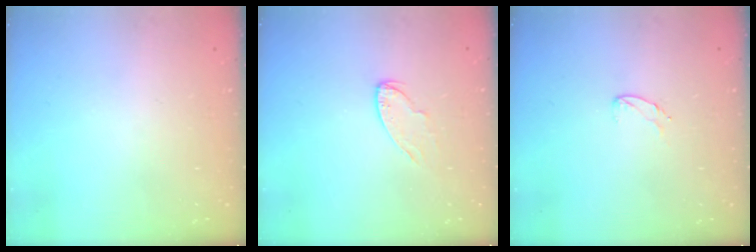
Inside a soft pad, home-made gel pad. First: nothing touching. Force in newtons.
{"total": 6.7, "press": 6.7, "slide": 0.2}
{"total": 5.0, "press": 4.9, "slide": 0.4}